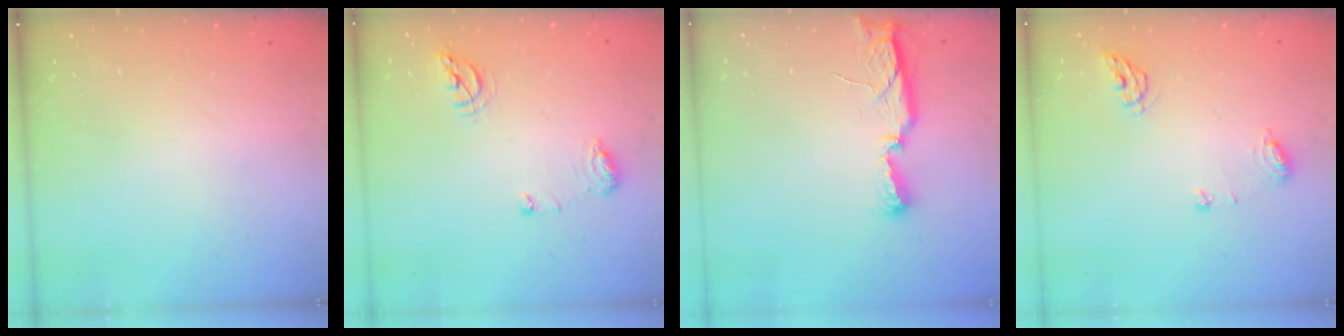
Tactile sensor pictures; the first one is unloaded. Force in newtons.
{"total": 8.1, "press": 8.1, "slide": 0.4}
{"total": 9.0, "press": 7.8, "slide": 4.5}
{"total": 7.2, "press": 7.2, "slide": 0.8}